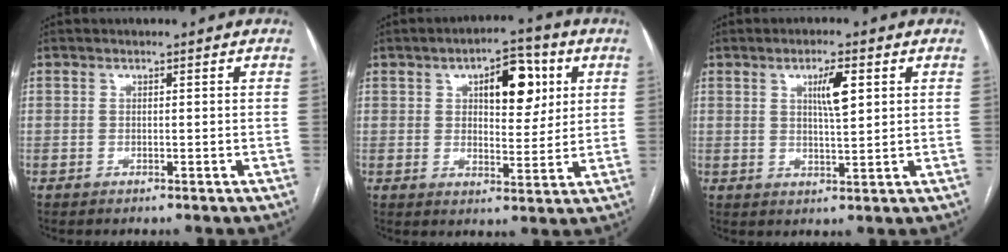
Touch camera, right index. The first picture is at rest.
{"total": 9.4, "force": [3.4, 4.1, 7.8], "torque": [-0.106, 0.016, 0.051]}
{"total": 4.9, "force": [1.8, 0.8, 4.5], "torque": [-0.079, 0.001, 0.033]}